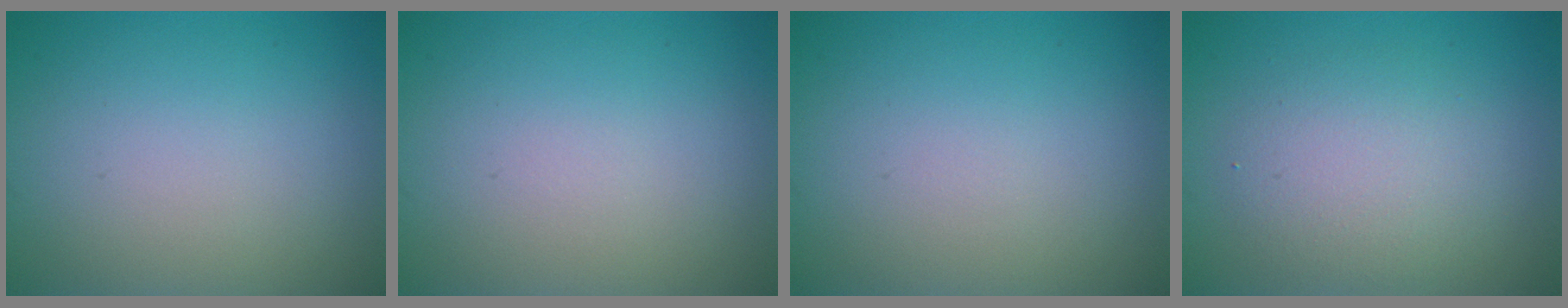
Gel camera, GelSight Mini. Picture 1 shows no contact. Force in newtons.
{"total": 0.0}
{"total": 0.0}
{"total": 3.8, "press": 3.8, "slide": 0.4}